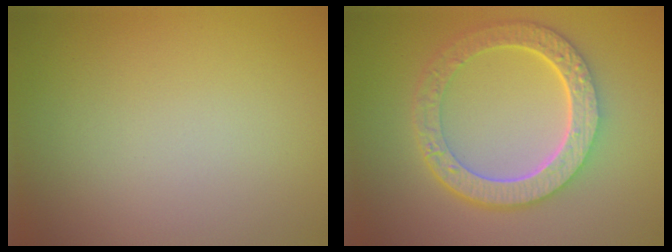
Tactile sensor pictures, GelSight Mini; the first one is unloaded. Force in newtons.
{"total": 6.8, "press": 5.0, "slide": 4.6}